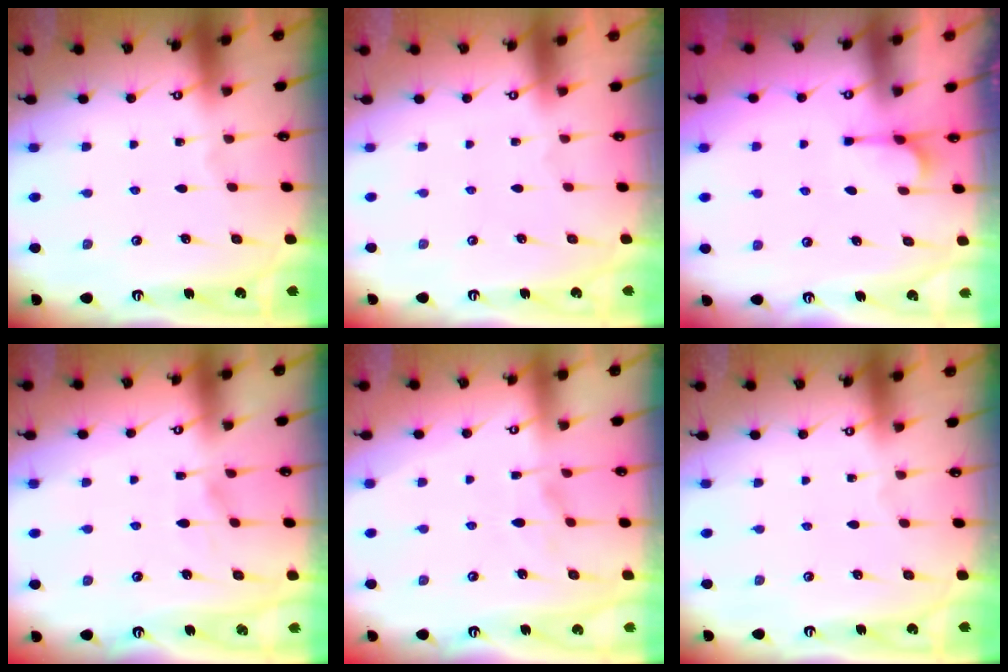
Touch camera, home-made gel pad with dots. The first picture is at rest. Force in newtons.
{"total": 1.5, "press": 1.4, "slide": 0.6}
{"total": 1.7, "press": 1.3, "slide": 1.1}
{"total": 4.9, "press": 4.9, "slide": 0.5}
{"total": 5.7, "press": 5.6, "slide": 1.3}
{"total": 0.0}